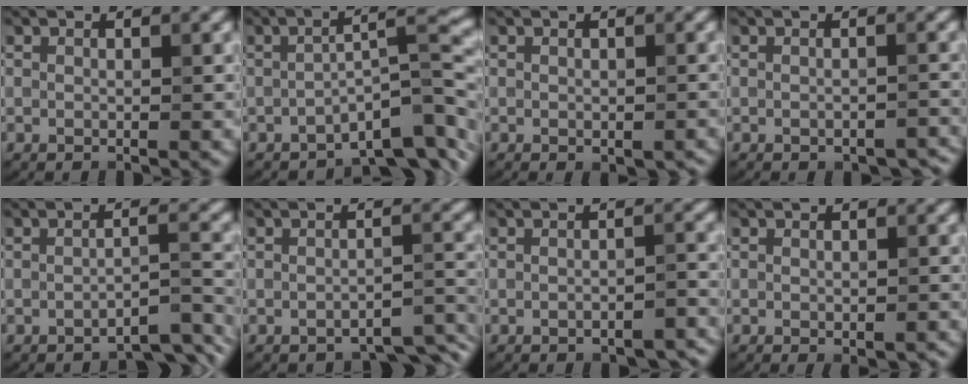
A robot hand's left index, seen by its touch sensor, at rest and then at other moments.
{"total": 7.3, "force": [-4.2, 1.8, 5.7], "torque": [-0.077, 0.007, -0.068]}
{"total": 0.7, "force": [-0.4, 0.3, 0.4], "torque": [-0.011, -0.005, -0.001]}
{"total": 1.7, "force": [-1.3, 0.5, 1.0], "torque": [-0.015, -0.003, -0.017]}
{"total": 4.0, "force": [-3.4, 0.7, 1.9], "torque": [-0.021, 0.008, -0.049]}
{"total": 3.2, "force": [-2.8, 0.7, 1.2], "torque": [-0.021, -0.001, -0.033]}
{"total": 2.6, "force": [-2.1, 0.7, 1.4], "torque": [-0.026, 0.001, -0.027]}
{"total": 0.9, "force": [-0.6, 0.1, 0.6], "torque": [-0.012, -0.004, -0.004]}